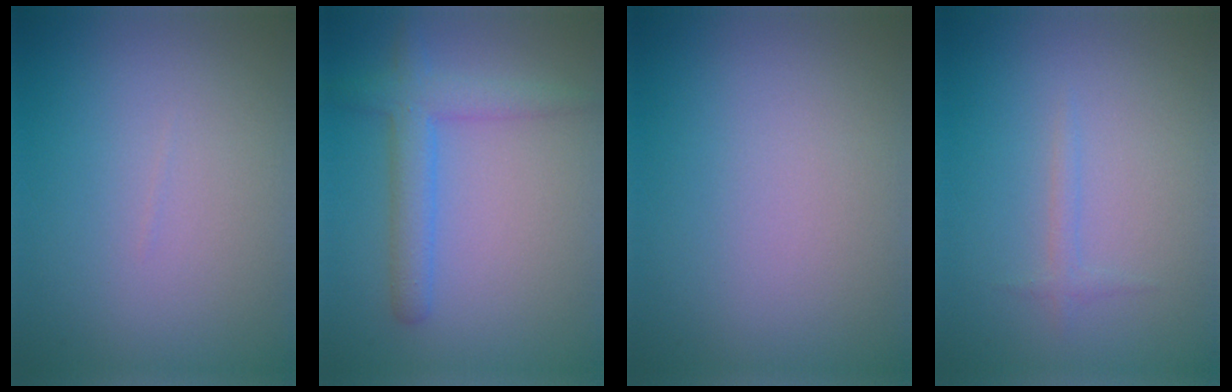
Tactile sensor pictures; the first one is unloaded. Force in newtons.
{"total": 3.5, "press": 3.5, "slide": 0.2}
{"total": 0.0}
{"total": 0.8, "press": 0.8, "slide": 0.0}